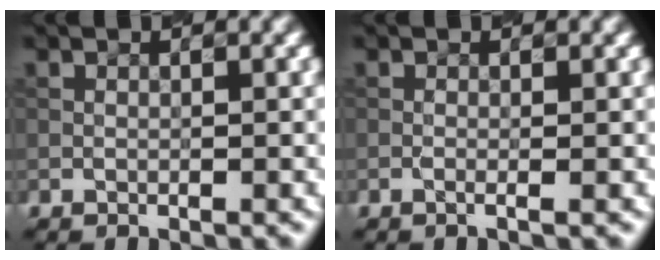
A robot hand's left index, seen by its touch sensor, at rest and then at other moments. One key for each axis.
{"total": 0.9, "fx": -0.2, "fy": 0.3, "fz": 0.8, "tx": -0.006, "ty": 0.003, "tz": -0.005}